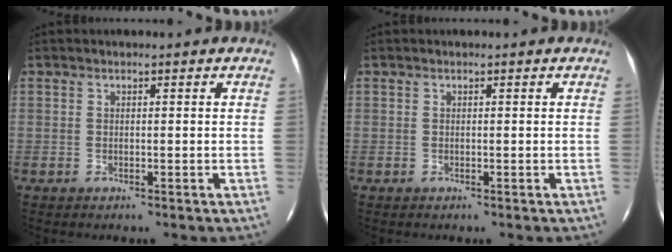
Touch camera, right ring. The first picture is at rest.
{"total": 0.0}